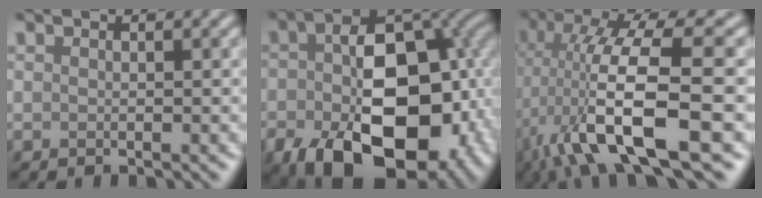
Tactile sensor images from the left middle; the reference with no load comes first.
{"total": 16.6, "force": [-4.4, 10.3, 12.2], "torque": [-0.169, -0.043, -0.049]}
{"total": 11.6, "force": [-3.0, 3.0, 10.8], "torque": [-0.206, 0.004, -0.057]}